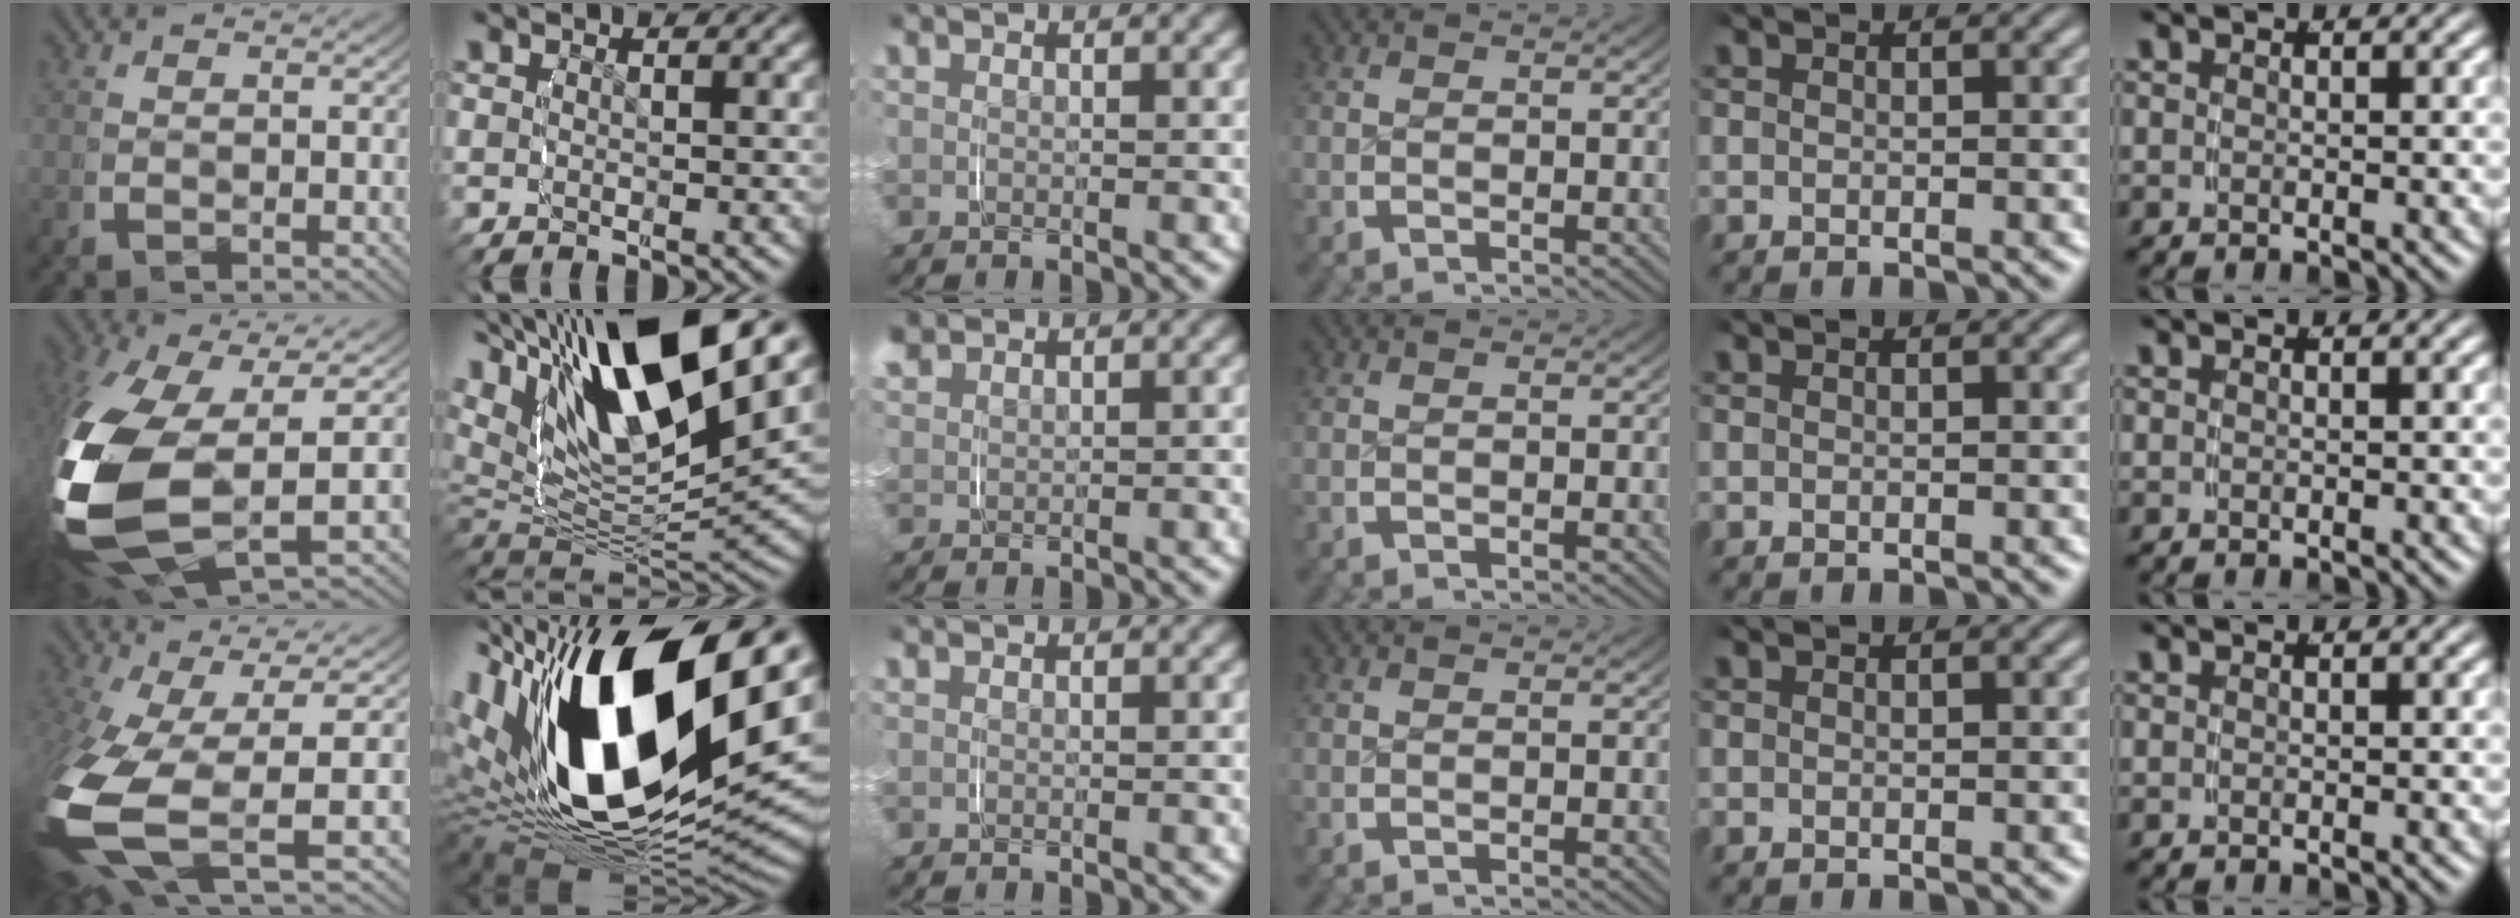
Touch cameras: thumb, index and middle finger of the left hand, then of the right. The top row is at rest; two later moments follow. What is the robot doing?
{"motion": "grasp_and_lifting", "object": "knife"}